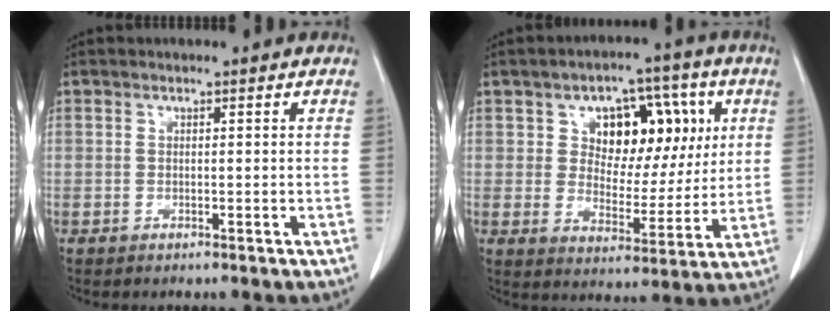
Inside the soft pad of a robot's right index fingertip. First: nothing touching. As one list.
[{"total": 12.2, "force": [3.9, 7.4, 8.9], "torque": [-0.114, 0.031, 0.065]}]